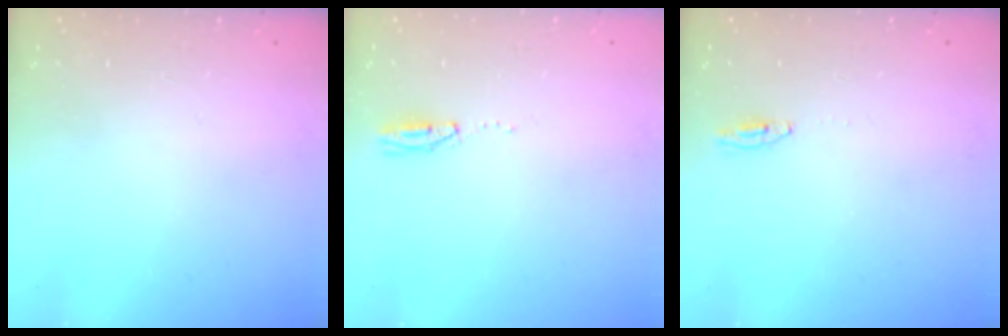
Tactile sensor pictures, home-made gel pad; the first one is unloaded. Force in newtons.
{"total": 4.2, "press": 2.6, "slide": 3.3}
{"total": 2.0, "press": 2.0, "slide": 0.2}